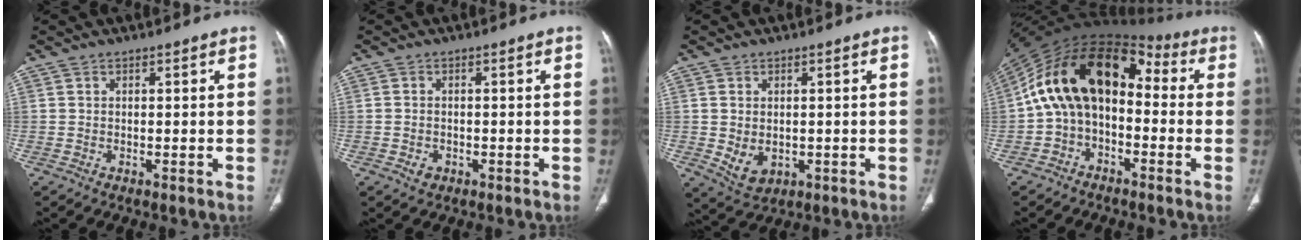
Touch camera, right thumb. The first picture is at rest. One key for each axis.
{"total": 2.0, "fx": -0.8, "fy": 1.6, "fz": 0.9, "tx": -0.011, "ty": 0.007, "tz": -0.009}
{"total": 5.3, "fx": -0.5, "fy": 3.8, "fz": 3.6, "tx": -0.057, "ty": -0.008, "tz": 0.010}
{"total": 17.7, "fx": -0.3, "fy": 11.6, "fz": 13.5, "tx": -0.209, "ty": 0.072, "tz": -0.019}